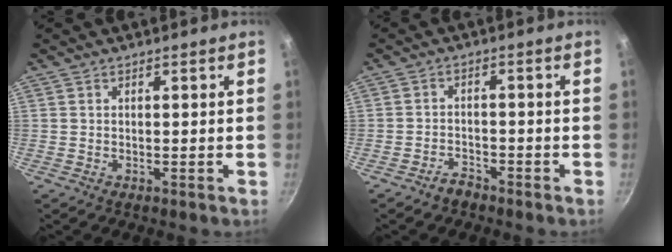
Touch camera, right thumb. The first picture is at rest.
{"total": 2.7, "force": [-2.2, 1.3, 0.7], "torque": [-0.011, 0.013, -0.040]}